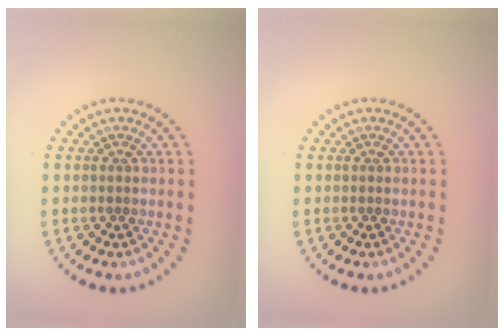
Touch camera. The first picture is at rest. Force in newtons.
{"total": 0.0}